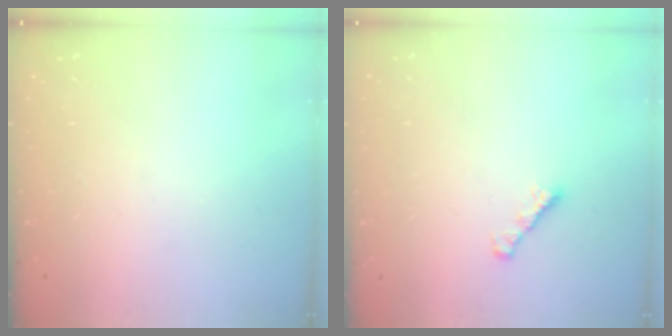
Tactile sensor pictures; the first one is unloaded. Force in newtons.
{"total": 1.8, "press": 1.7, "slide": 0.6}